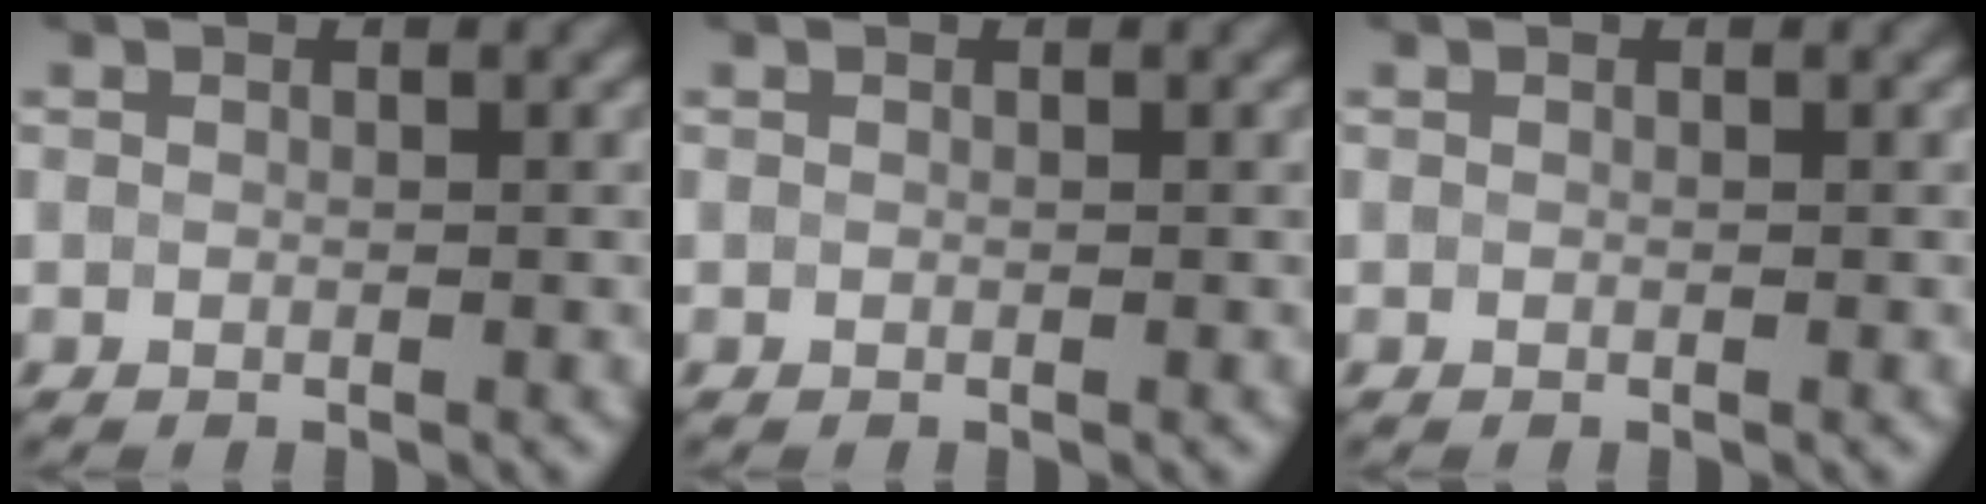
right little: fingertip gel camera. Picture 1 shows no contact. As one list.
[{"total": 0.0}, {"total": 0.0}]